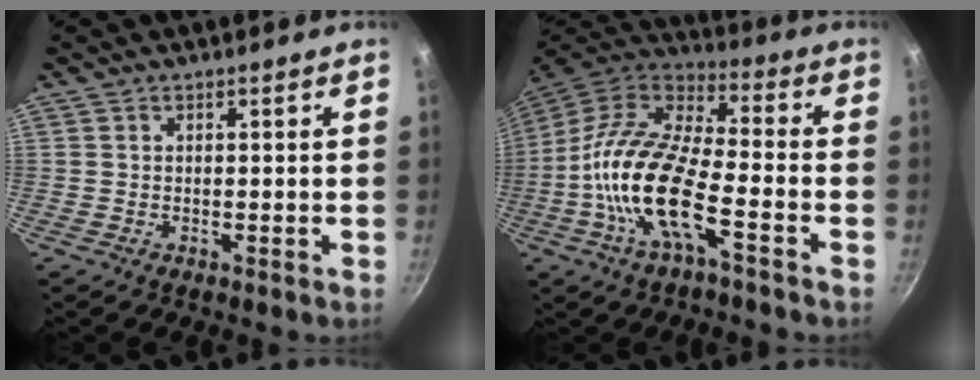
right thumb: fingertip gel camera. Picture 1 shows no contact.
{"total": 18.0, "force": [-6.0, 6.6, 15.7], "torque": [-0.302, 0.040, -0.131]}